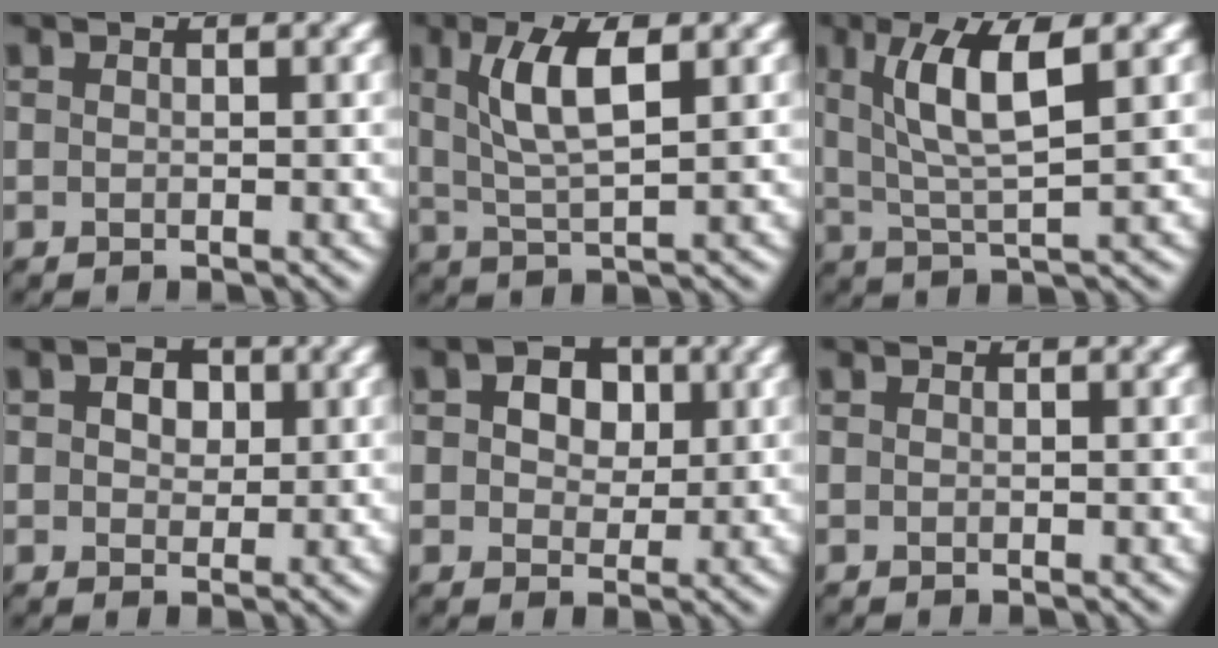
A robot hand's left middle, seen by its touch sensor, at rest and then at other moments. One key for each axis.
{"total": 5.3, "fx": 1.7, "fy": 1.6, "fz": 4.8, "tx": -0.092, "ty": 0.001, "tz": 0.032}
{"total": 6.3, "fx": 2.1, "fy": 1.5, "fz": 5.7, "tx": -0.102, "ty": 0.001, "tz": 0.039}
{"total": 3.4, "fx": 1.3, "fy": 2.3, "fz": 2.1, "tx": -0.029, "ty": 0.008, "tz": 0.003}
{"total": 4.8, "fx": 1.6, "fy": 3.3, "fz": 3.1, "tx": -0.039, "ty": 0.010, "tz": 0.004}
{"total": 0.0}